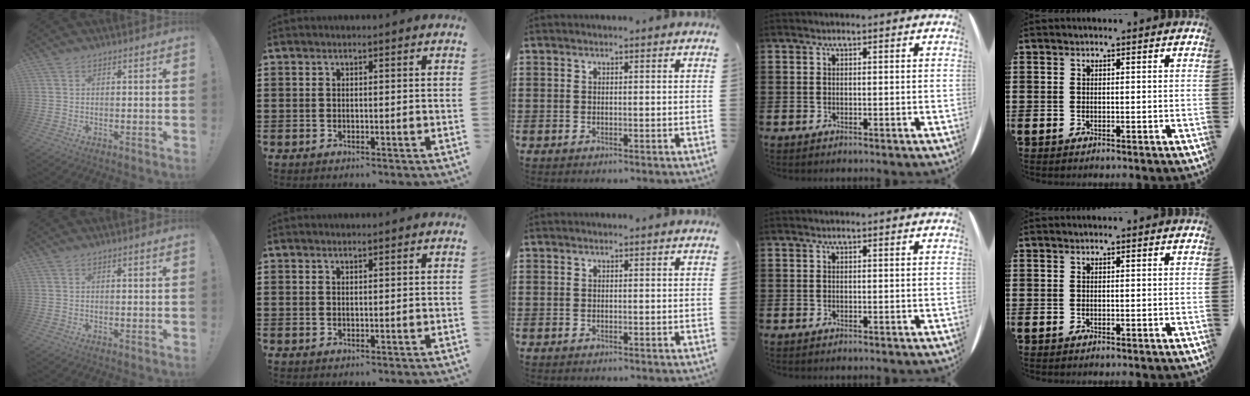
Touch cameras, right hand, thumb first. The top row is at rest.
{"index": {"total": 0.7, "force": [0.7, 0.0, 0.3], "torque": [-0.006, 0.000, 0.014]}}